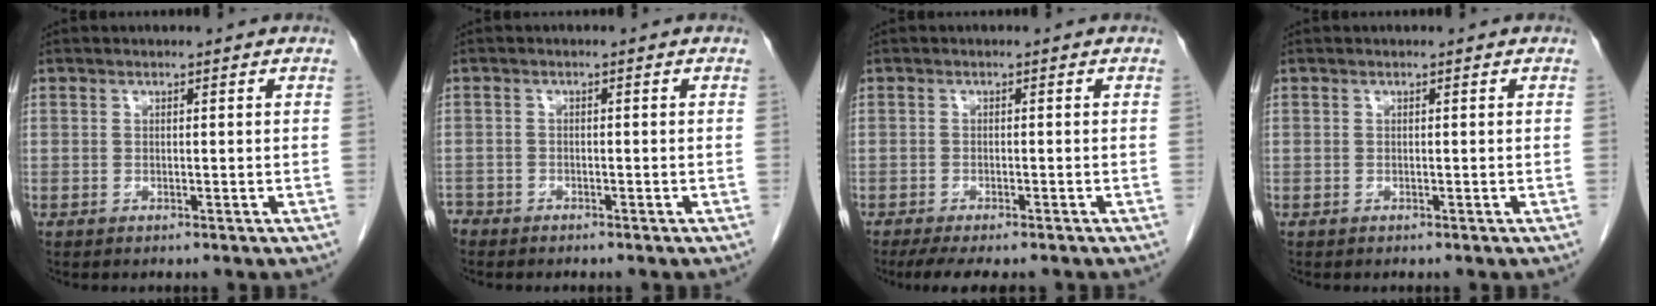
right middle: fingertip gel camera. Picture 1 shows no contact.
{"total": 2.5, "force": [-2.2, 1.1, 0.3], "torque": [-0.006, -0.001, -0.039]}
{"total": 7.5, "force": [-6.1, 1.8, 4.0], "torque": [-0.053, -0.009, -0.091]}
{"total": 0.0}